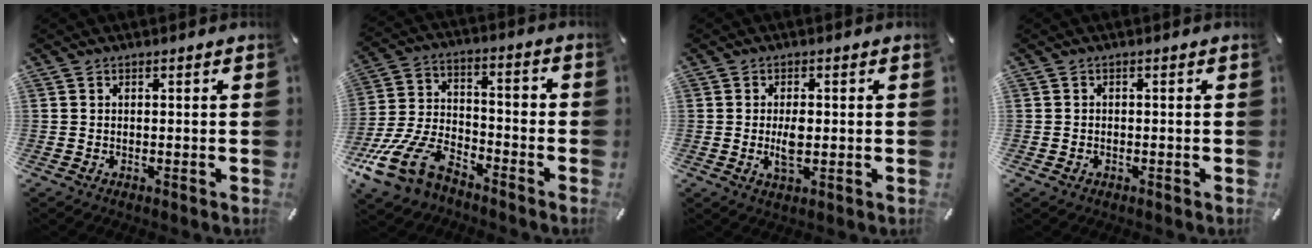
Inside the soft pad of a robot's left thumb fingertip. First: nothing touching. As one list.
[{"total": 15.9, "force": [-10.9, 8.1, 8.4], "torque": [-0.167, 0.057, -0.195]}, {"total": 4.5, "force": [0.0, 2.1, 4.0], "torque": [-0.089, -0.010, -0.009]}, {"total": 0.9, "force": [-0.4, 0.7, 0.2], "torque": [-0.003, 0.004, -0.010]}]